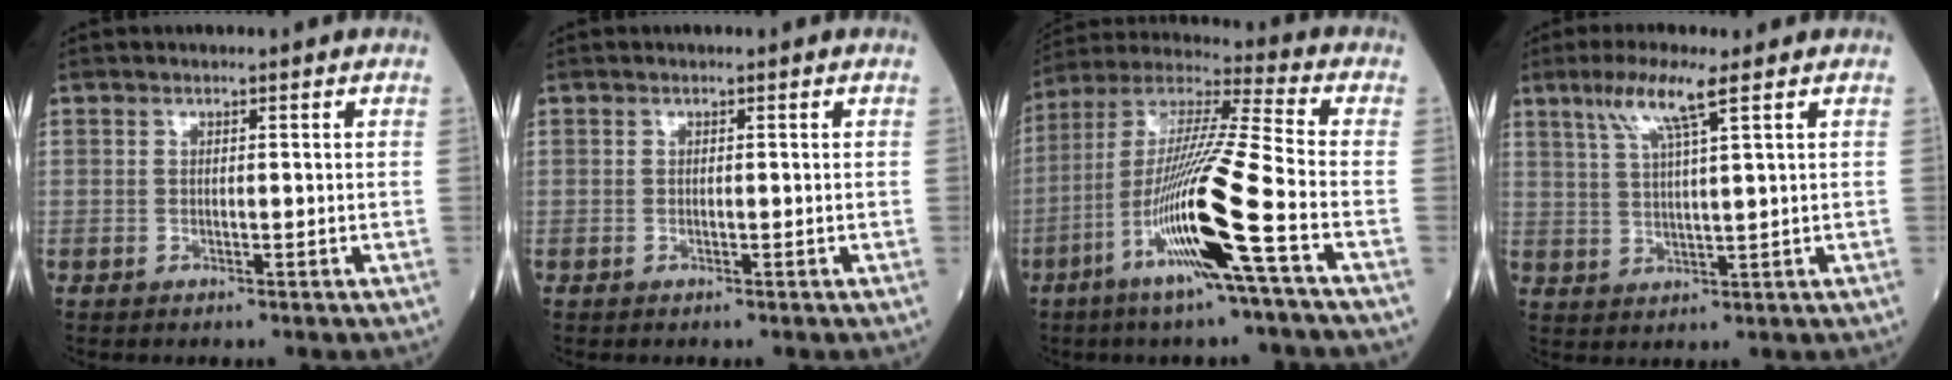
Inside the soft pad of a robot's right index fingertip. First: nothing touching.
{"total": 0.0}
{"total": 17.6, "force": [-6.6, -1.0, 16.3], "torque": [-0.327, -0.015, -0.132]}
{"total": 6.6, "force": [3.7, -0.2, 5.4], "torque": [-0.115, 0.005, 0.075]}